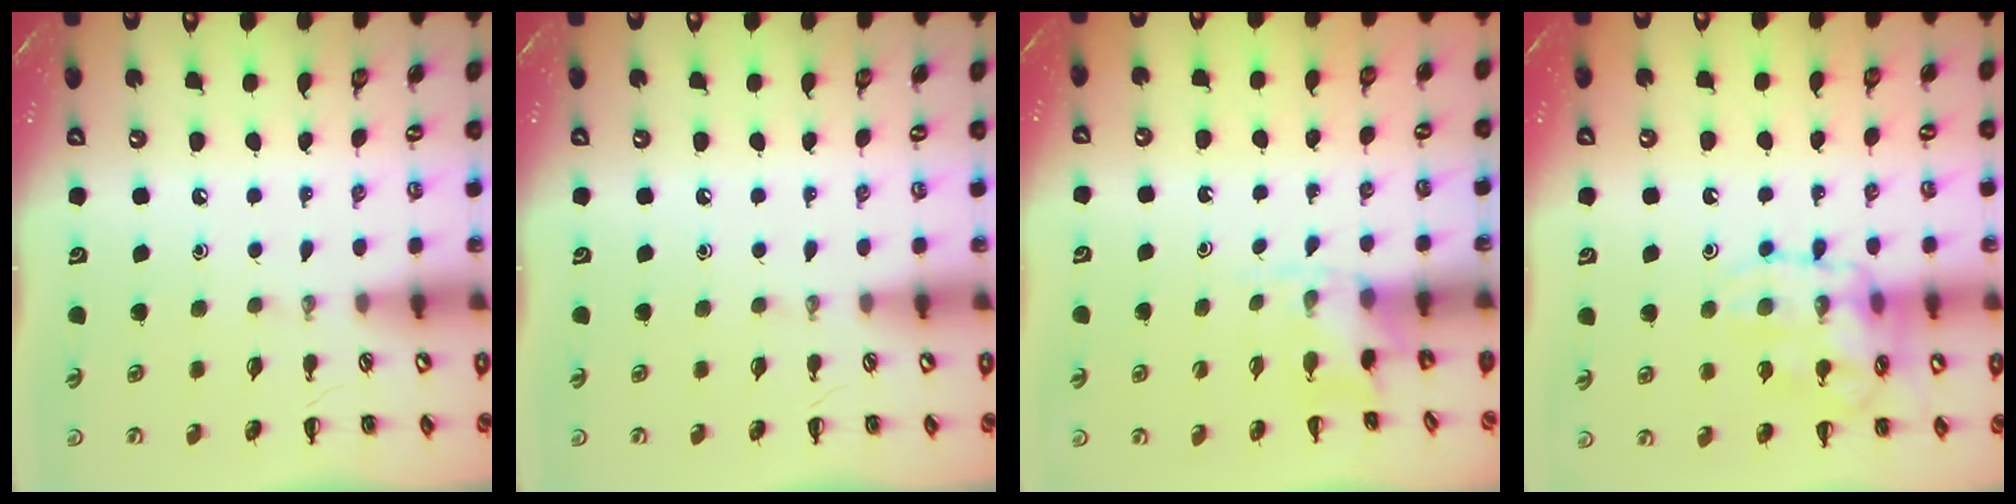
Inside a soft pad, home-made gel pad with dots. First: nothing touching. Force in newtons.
{"total": 0.0}
{"total": 2.9, "press": 2.7, "slide": 1.2}
{"total": 15.8, "press": 15.7, "slide": 1.4}